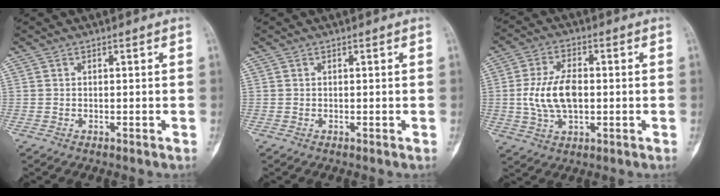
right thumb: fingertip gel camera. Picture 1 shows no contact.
{"total": 0.0}
{"total": 10.2, "force": [-0.3, 5.6, 8.5], "torque": [-0.166, 0.007, -0.003]}